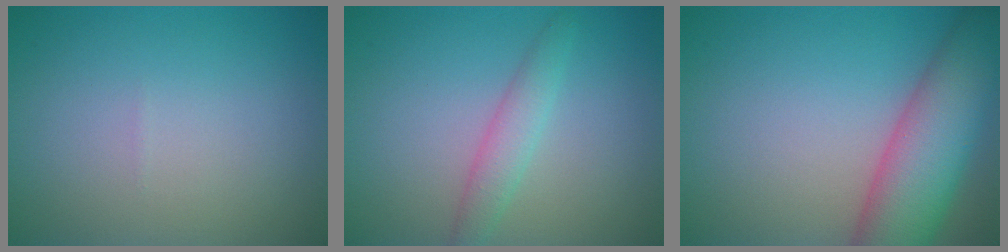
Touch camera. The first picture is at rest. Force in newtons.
{"total": 2.3, "press": 2.3, "slide": 0.2}
{"total": 9.0, "press": 9.0, "slide": 0.5}